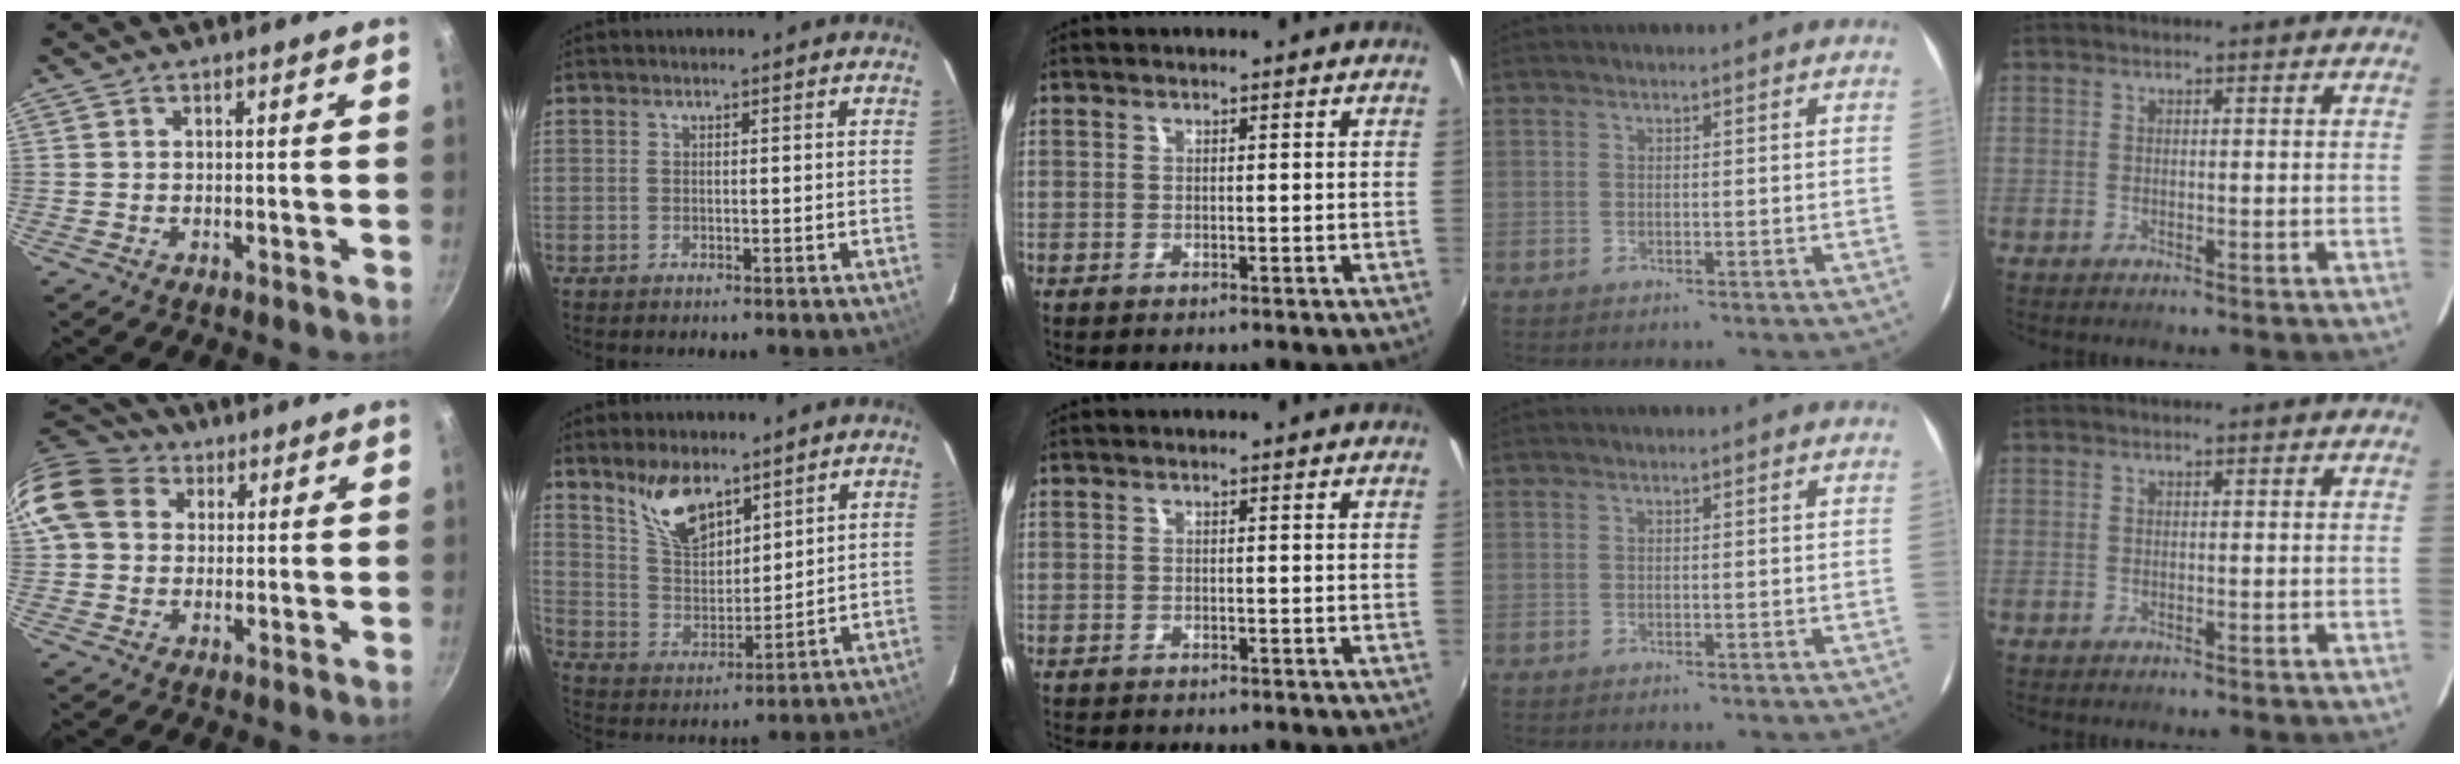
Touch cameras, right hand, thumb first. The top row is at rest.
{"thumb": {"total": 12.9, "force": [4.2, 10.4, 6.3], "torque": [-0.111, 0.016, 0.064]}, "index": {"total": 10.4, "force": [7.3, 4.6, 5.8], "torque": [-0.107, 0.007, 0.148]}, "middle": {"total": 3.3, "force": [-3.1, 0.7, 1.0], "torque": [-0.028, -0.014, -0.050]}}